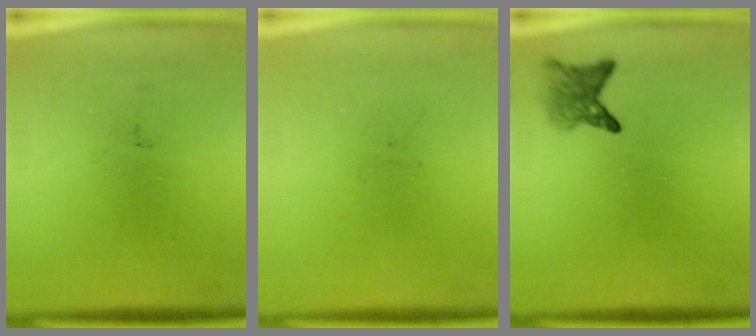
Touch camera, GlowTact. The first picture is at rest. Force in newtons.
{"total": 0.0}
{"total": 2.7}